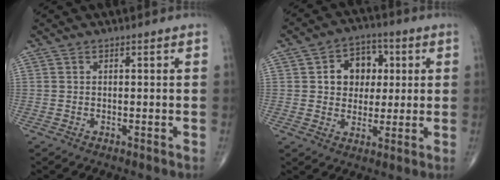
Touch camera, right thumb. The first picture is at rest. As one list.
[{"total": 9.5, "force": [2.0, 7.6, 5.5], "torque": [-0.032, 0.007, 0.027]}]